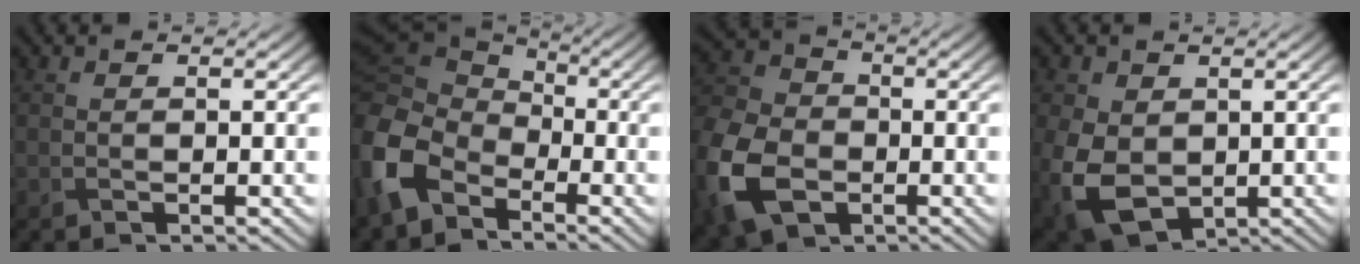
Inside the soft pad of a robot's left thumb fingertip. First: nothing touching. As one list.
[{"total": 11.8, "force": [-4.2, 8.3, 7.3], "torque": [-0.236, -0.038, -0.082]}, {"total": 14.1, "force": [-5.1, 10.0, 8.5], "torque": [-0.252, -0.047, -0.103]}, {"total": 9.7, "force": [-0.9, 7.0, 6.6], "torque": [-0.184, -0.026, -0.018]}]